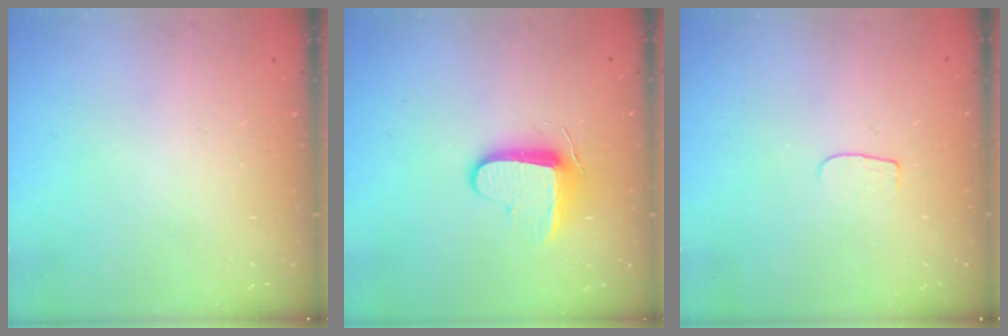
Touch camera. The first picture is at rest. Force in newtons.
{"total": 8.9, "press": 8.9, "slide": 0.8}
{"total": 4.3, "press": 4.3, "slide": 0.5}